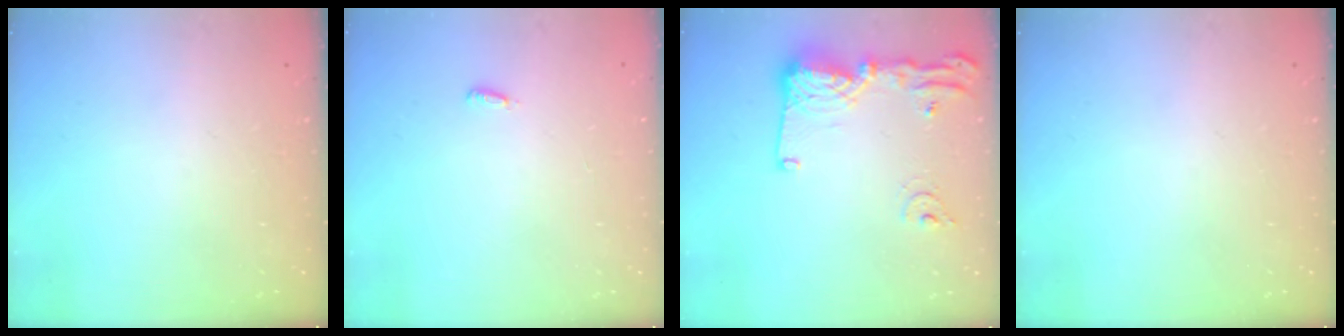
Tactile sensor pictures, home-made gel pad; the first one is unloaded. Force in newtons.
{"total": 2.9, "press": 2.8, "slide": 0.9}
{"total": 15.0, "press": 14.9, "slide": 1.6}
{"total": 0.0}